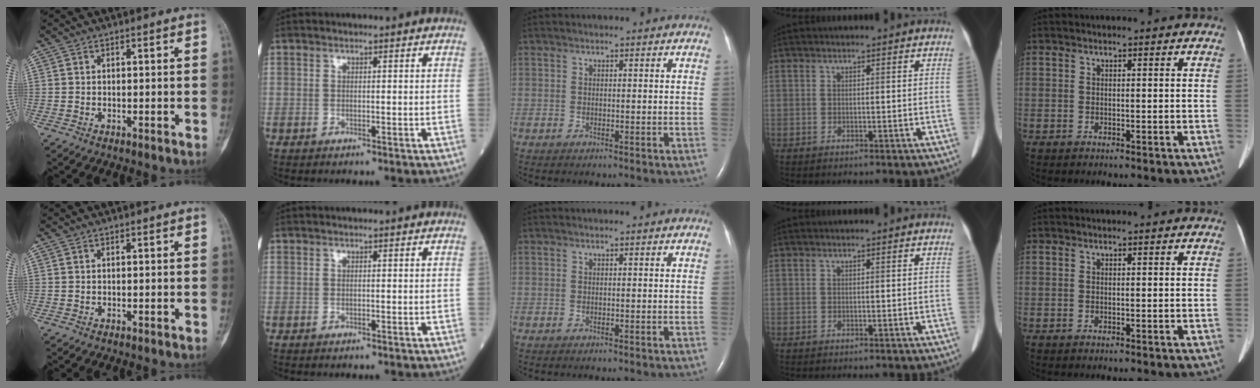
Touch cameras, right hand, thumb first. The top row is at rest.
{}